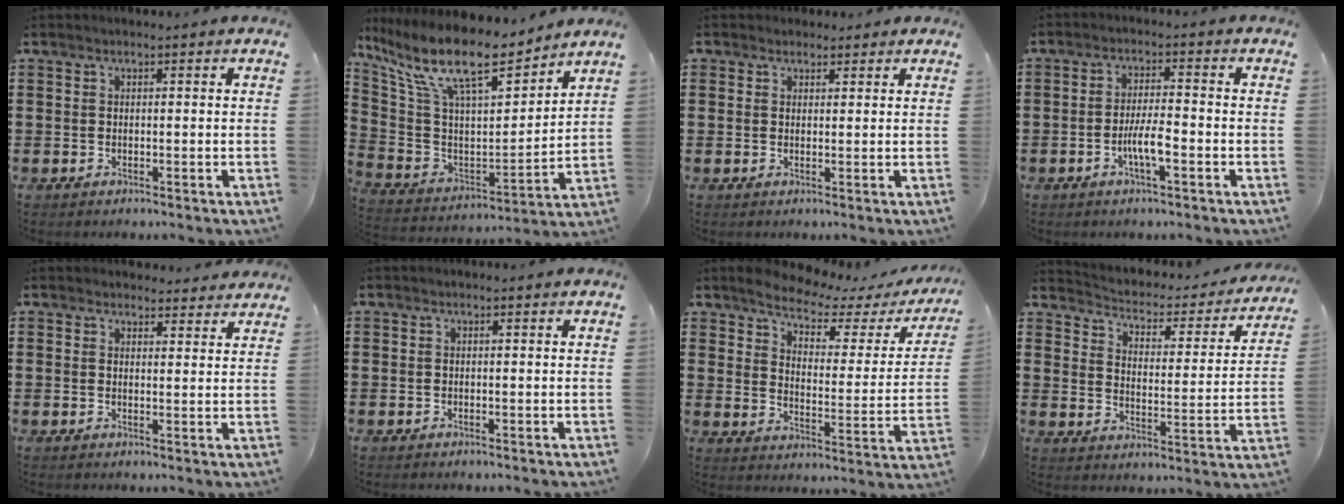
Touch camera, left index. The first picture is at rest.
{"total": 13.8, "force": [10.2, 3.3, 8.7], "torque": [-0.213, -0.061, 0.173]}
{"total": 2.0, "force": [1.5, 1.3, 0.0], "torque": [-0.007, 0.008, 0.030]}
{"total": 4.7, "force": [-1.7, 0.8, 4.3], "torque": [-0.088, 0.000, -0.035]}
{"total": 2.8, "force": [2.7, 0.8, 0.2], "torque": [-0.003, -0.009, 0.050]}
{"total": 0.0}
{"total": 4.9, "force": [4.4, 1.2, 1.8], "torque": [-0.054, -0.028, 0.069]}
{"total": 2.2, "force": [1.9, 0.9, 0.6], "torque": [-0.029, -0.023, 0.022]}